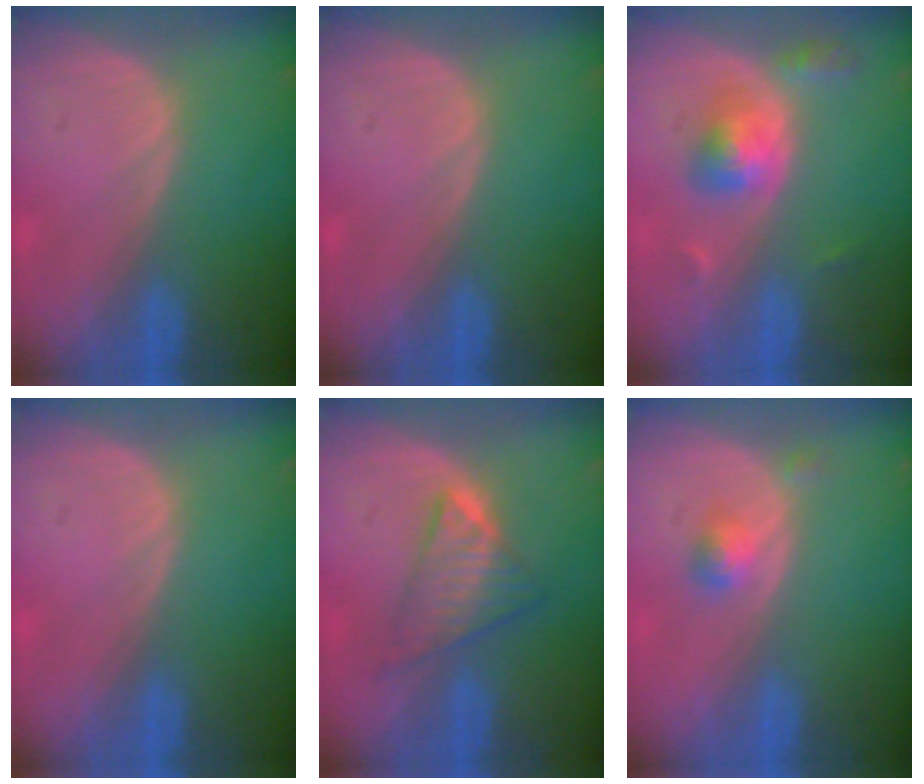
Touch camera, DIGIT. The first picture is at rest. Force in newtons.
{"total": 0.0}
{"total": 5.1, "press": 4.8, "slide": 1.6}
{"total": 0.0}
{"total": 5.8, "press": 5.8, "slide": 0.8}
{"total": 2.4, "press": 2.1, "slide": 1.1}